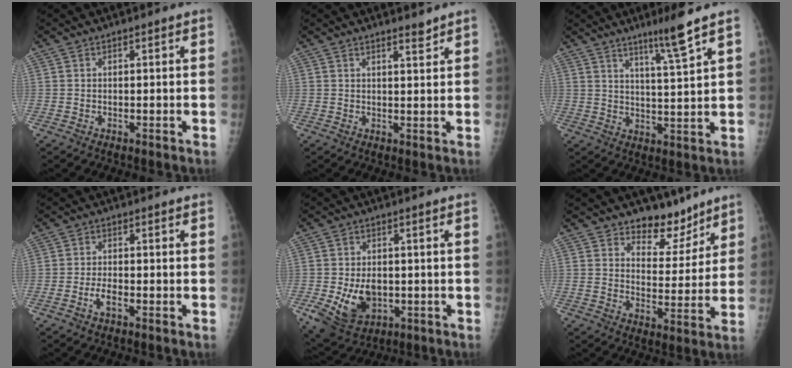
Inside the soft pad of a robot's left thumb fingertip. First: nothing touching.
{"total": 2.0, "force": [1.8, 0.2, 0.9], "torque": [-0.011, -0.016, 0.028]}
{"total": 7.5, "force": [5.1, -0.7, 5.4], "torque": [-0.093, -0.038, 0.090]}
{"total": 2.6, "force": [-1.4, 1.0, 1.9], "torque": [-0.042, 0.009, -0.028]}
{"total": 9.5, "force": [-1.9, 6.8, 6.4], "torque": [-0.100, -0.002, -0.014]}
{"total": 8.1, "force": [6.8, 4.2, 1.6], "torque": [0.022, -0.048, 0.111]}